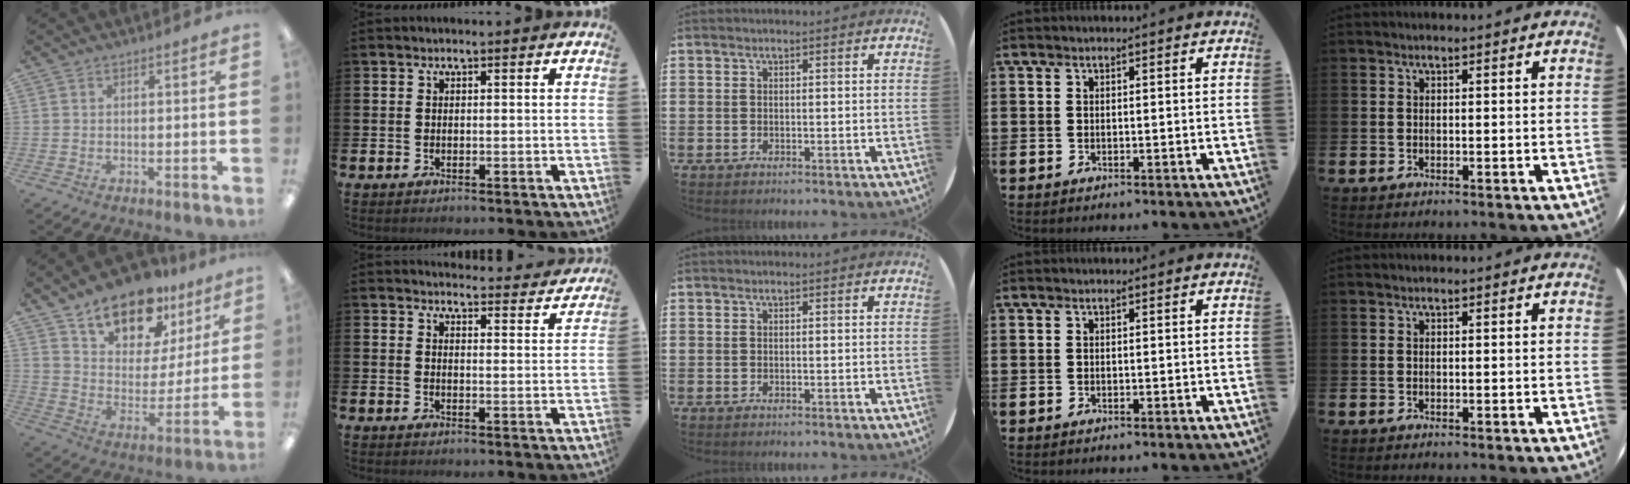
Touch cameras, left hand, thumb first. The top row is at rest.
{"thumb": {"total": 15.9, "force": [12.3, 7.8, 6.3], "torque": [-0.110, -0.080, 0.224]}, "index": {"total": 3.9, "force": [3.9, 0.3, 0.1], "torque": [0.003, -0.032, 0.068]}}